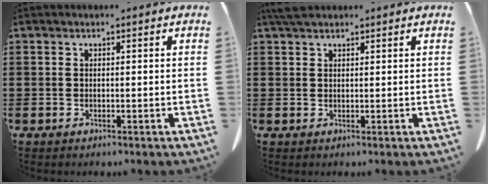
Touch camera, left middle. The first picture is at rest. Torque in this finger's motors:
{"motor_torque": [0.55, 0.58, 0.15, 0.04]}